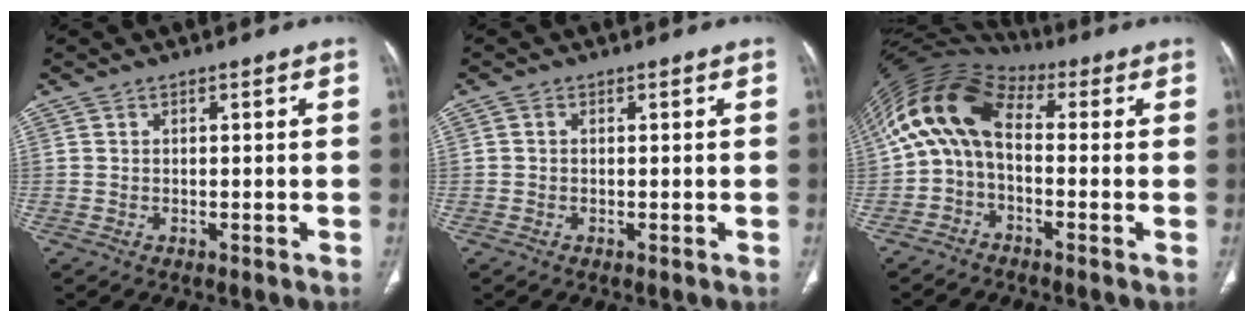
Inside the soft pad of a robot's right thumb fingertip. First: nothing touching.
{"total": 0.6, "force": [0.0, 0.5, 0.3], "torque": [-0.005, 0.001, -0.003]}
{"total": 12.3, "force": [0.8, 7.3, 9.8], "torque": [-0.182, 0.045, -0.001]}